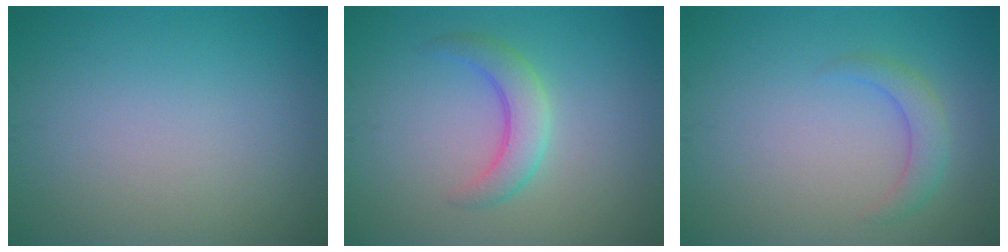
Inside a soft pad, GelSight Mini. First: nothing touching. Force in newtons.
{"total": 3.0, "press": 3.0, "slide": 0.2}
{"total": 2.0, "press": 2.0, "slide": 0.1}